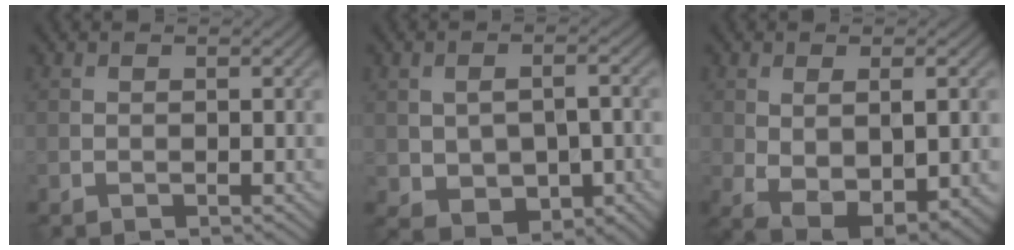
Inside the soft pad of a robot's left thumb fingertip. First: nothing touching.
{"total": 7.3, "force": [-1.4, 4.6, 5.5], "torque": [-0.105, -0.017, -0.011]}
{"total": 8.0, "force": [-1.1, 3.7, 7.0], "torque": [-0.136, -0.024, 0.002]}